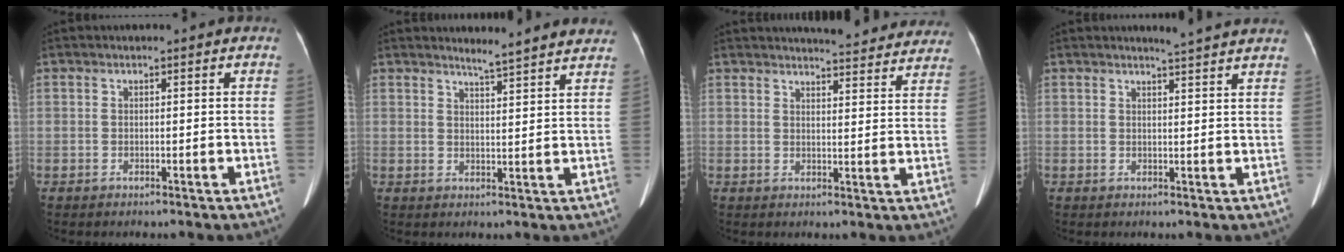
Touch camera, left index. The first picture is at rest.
{"total": 7.2, "force": [6.9, -0.2, 2.3], "torque": [-0.039, -0.004, 0.076]}
{"total": 16.9, "force": [16.1, 2.5, 4.6], "torque": [-0.040, -0.031, 0.173]}
{"total": 4.9, "force": [4.5, -0.6, 1.8], "torque": [-0.027, 0.002, 0.045]}